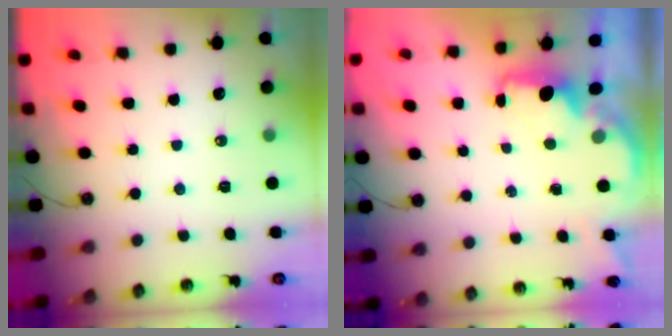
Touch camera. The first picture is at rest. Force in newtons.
{"total": 1.9, "press": 1.8, "slide": 0.6}